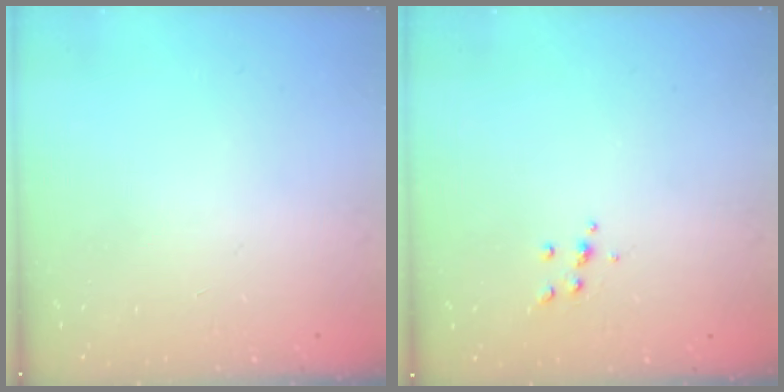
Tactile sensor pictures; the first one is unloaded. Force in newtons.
{"total": 4.0, "press": 3.9, "slide": 0.9}